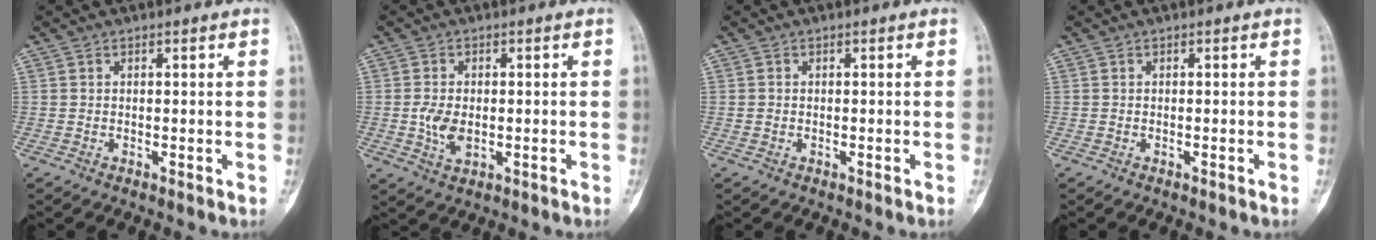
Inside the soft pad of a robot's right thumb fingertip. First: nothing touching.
{"total": 5.0, "force": [-0.7, 2.9, 4.0], "torque": [-0.077, -0.001, -0.011]}
{"total": 0.5, "force": [-0.2, 0.4, 0.3], "torque": [-0.006, 0.007, -0.003]}
{"total": 0.0}